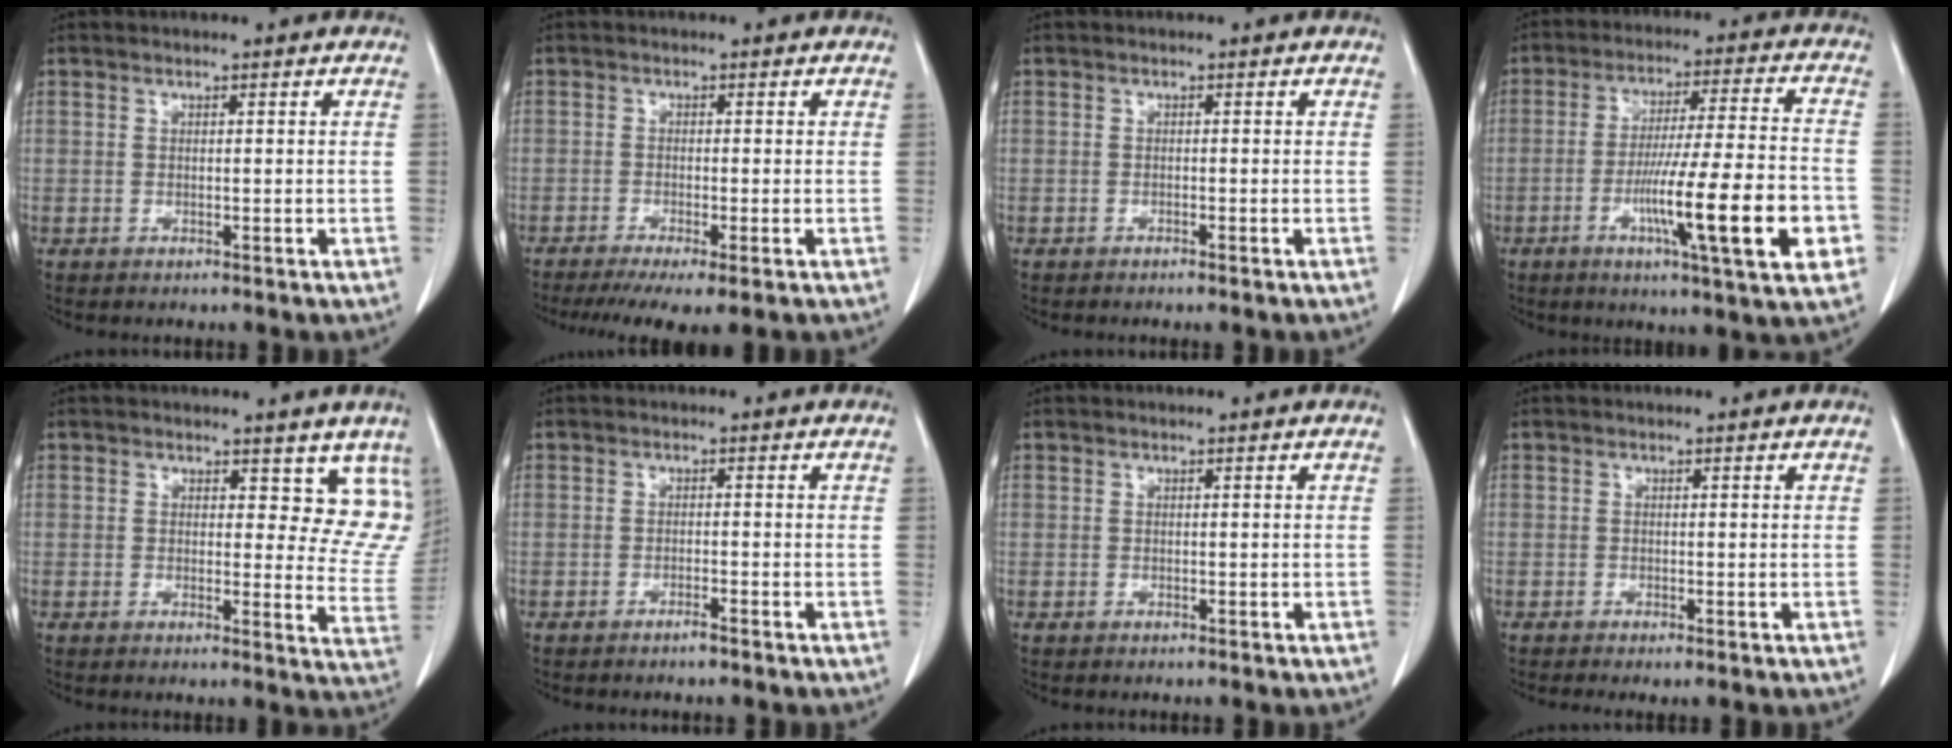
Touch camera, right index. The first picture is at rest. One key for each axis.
{"total": 6.5, "fx": -4.3, "fy": 0.7, "fz": 4.7, "tx": -0.074, "ty": -0.015, "tz": -0.071}
{"total": 0.7, "fx": -0.6, "fy": -0.1, "fz": 0.4, "tx": -0.011, "ty": 0.000, "tz": -0.007}
{"total": 17.3, "fx": -5.6, "fy": 0.5, "fz": 16.3, "tx": -0.239, "ty": -0.010, "tz": -0.084}
{"total": 9.4, "fx": 7.5, "fy": 4.5, "fz": 3.3, "tx": -0.001, "ty": -0.027, "tz": 0.063}
{"total": 1.2, "fx": -1.0, "fy": -0.1, "fz": 0.6, "tx": -0.015, "ty": 0.000, "tz": -0.016}
{"total": 0.0}
{"total": 0.9, "fx": -0.5, "fy": 0.1, "fz": 0.8, "tx": -0.015, "ty": -0.004, "tz": -0.009}